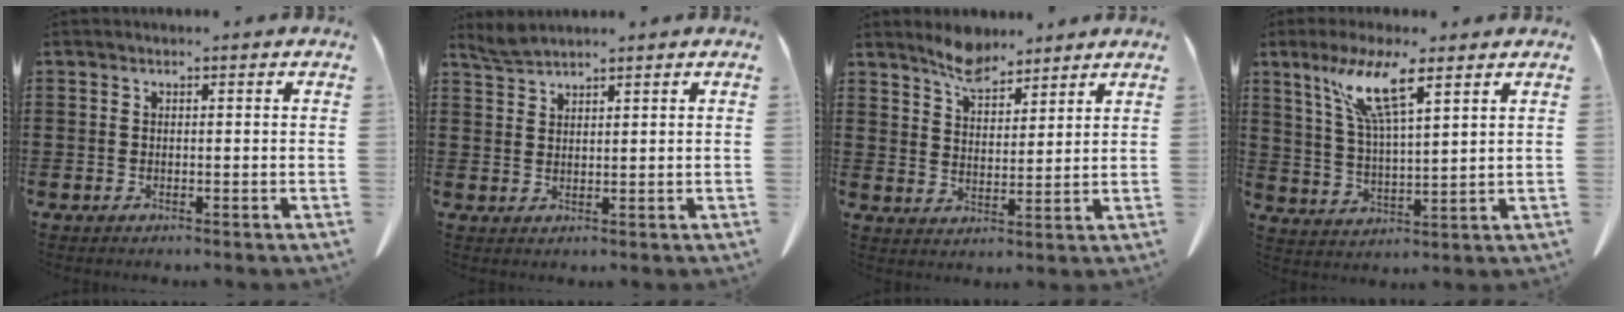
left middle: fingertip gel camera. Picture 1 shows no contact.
{"total": 2.0, "force": [1.9, 0.0, 0.5], "torque": [-0.016, 0.003, 0.037]}
{"total": 5.9, "force": [5.3, 1.8, 1.8], "torque": [-0.050, -0.011, 0.100]}
{"total": 9.3, "force": [5.9, 1.4, 7.1], "torque": [-0.153, -0.004, 0.101]}